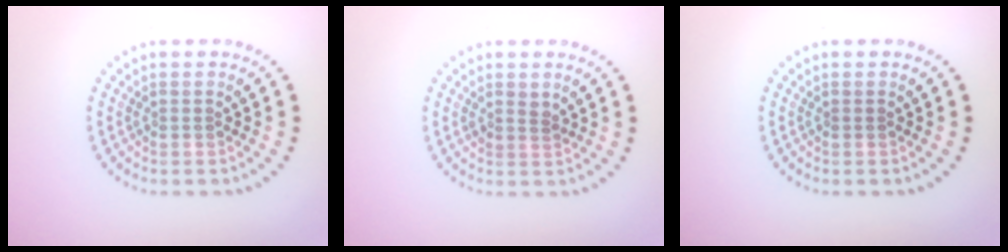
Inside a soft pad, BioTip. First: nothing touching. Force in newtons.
{"total": 0.9, "press": 0.8, "slide": 0.5}
{"total": 0.0}